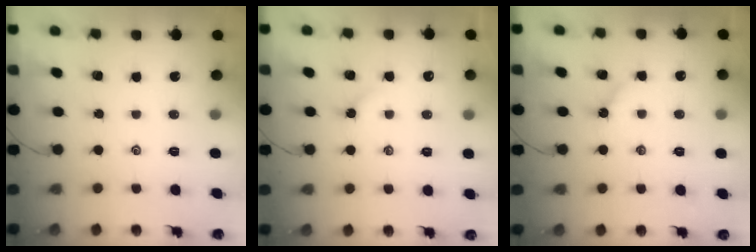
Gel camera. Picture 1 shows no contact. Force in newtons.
{"total": 3.1, "press": 3.1, "slide": 0.5}
{"total": 2.4, "press": 2.3, "slide": 0.3}